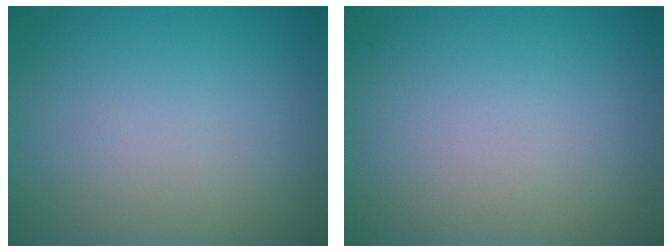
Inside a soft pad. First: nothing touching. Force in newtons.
{"total": 0.0}